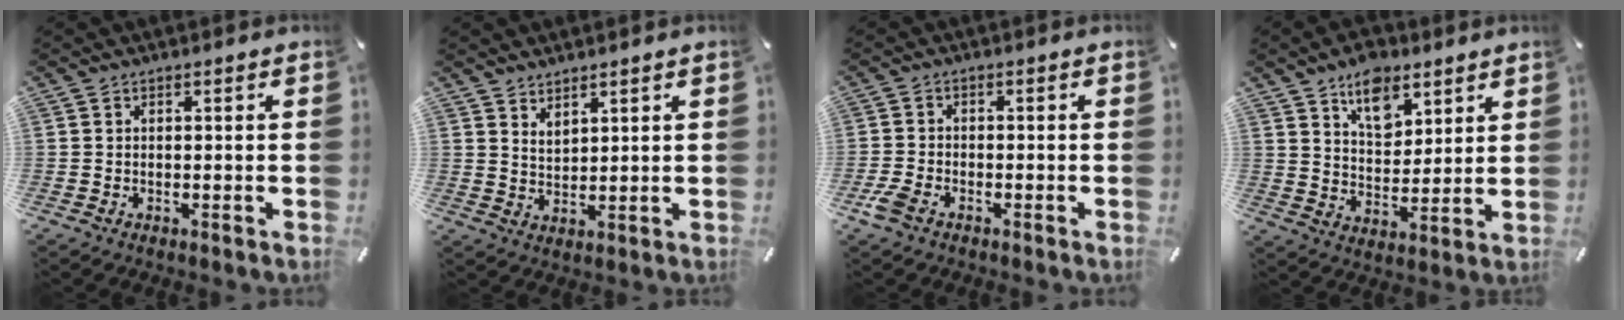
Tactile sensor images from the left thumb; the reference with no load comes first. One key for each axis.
{"total": 3.1, "fx": 2.9, "fy": 1.0, "fz": -0.2, "tx": 0.000, "ty": -0.015, "tz": 0.058}
{"total": 3.6, "fx": -2.3, "fy": 1.9, "fz": 2.1, "tx": -0.059, "ty": 0.001, "tz": -0.049}
{"total": 9.9, "fx": 6.5, "fy": 6.2, "fz": 4.2, "tx": -0.051, "ty": -0.038, "tz": 0.114}